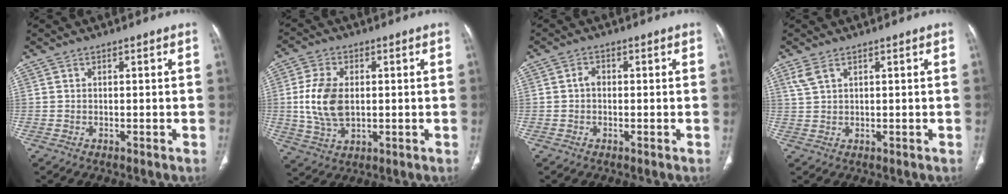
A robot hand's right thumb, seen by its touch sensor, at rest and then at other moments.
{"total": 10.2, "force": [0.5, 6.3, 8.0], "torque": [-0.163, -0.002, 0.016]}
{"total": 1.7, "force": [-0.1, 1.2, 1.1], "torque": [-0.014, 0.006, -0.007]}
{"total": 2.7, "force": [1.6, 1.2, 1.8], "torque": [-0.046, 0.007, 0.046]}